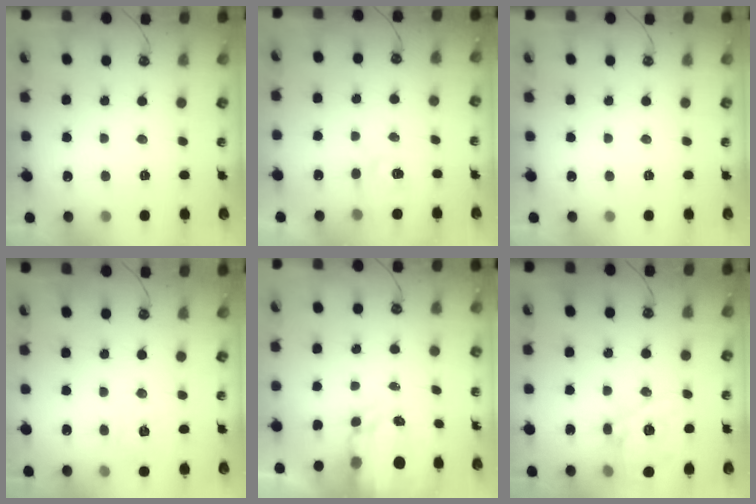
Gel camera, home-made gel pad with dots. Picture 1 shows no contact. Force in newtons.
{"total": 3.7, "press": 3.7, "slide": 0.5}
{"total": 0.0}
{"total": 5.5, "press": 5.5, "slide": 0.5}
{"total": 4.2, "press": 4.2, "slide": 0.3}
{"total": 15.1, "press": 15.0, "slide": 1.5}